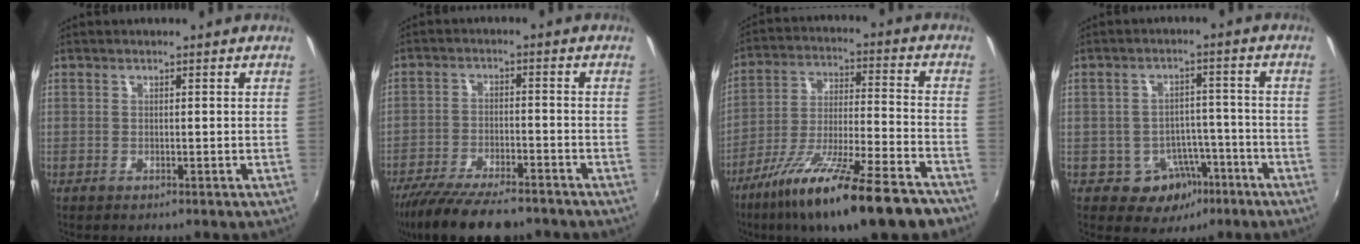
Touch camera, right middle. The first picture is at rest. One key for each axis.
{"total": 14.5, "fx": -11.9, "fy": 3.7, "fz": 7.4, "tx": -0.158, "ty": -0.032, "tz": -0.195}
{"total": 21.8, "fx": -15.4, "fy": 3.2, "fz": 15.1, "tx": -0.271, "ty": -0.054, "tz": -0.248}
{"total": 7.4, "fx": -3.9, "fy": 5.9, "fz": 2.2, "tx": -0.042, "ty": 0.024, "tz": -0.037}